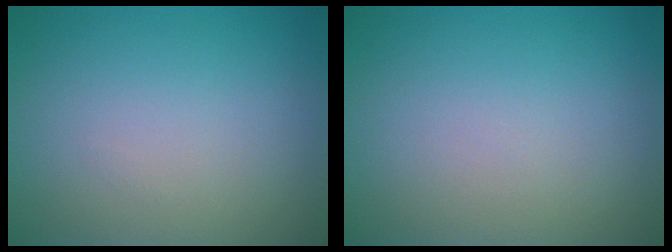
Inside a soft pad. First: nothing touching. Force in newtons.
{"total": 0.0}